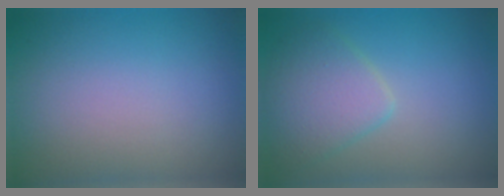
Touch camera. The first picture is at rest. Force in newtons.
{"total": 3.7, "press": 3.7, "slide": 0.2}